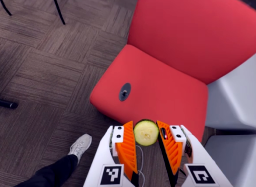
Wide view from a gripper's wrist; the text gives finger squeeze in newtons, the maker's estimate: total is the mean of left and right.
{"total": 7.9, "left": 7.7, "right": 8.1}